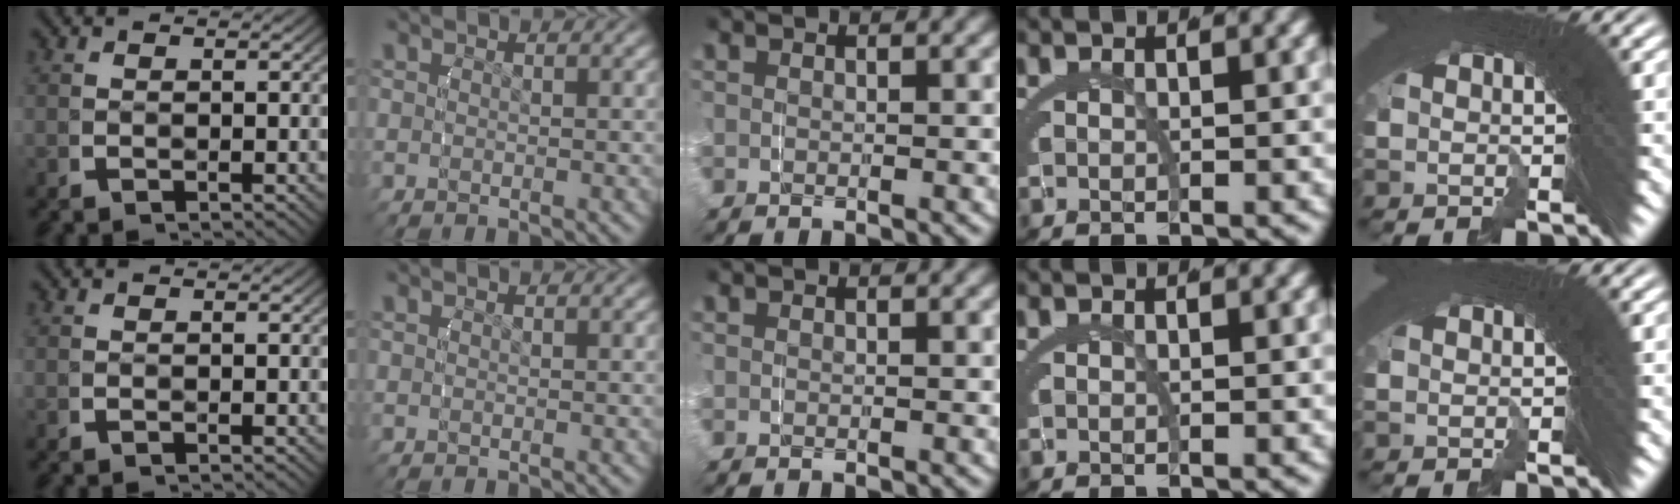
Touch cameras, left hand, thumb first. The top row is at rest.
{}